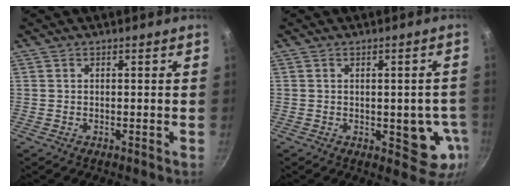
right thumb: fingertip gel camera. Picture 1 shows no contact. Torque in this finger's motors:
{"motor_torque": [2.62, 2.39, 0.96, -0.58, 0.31]}